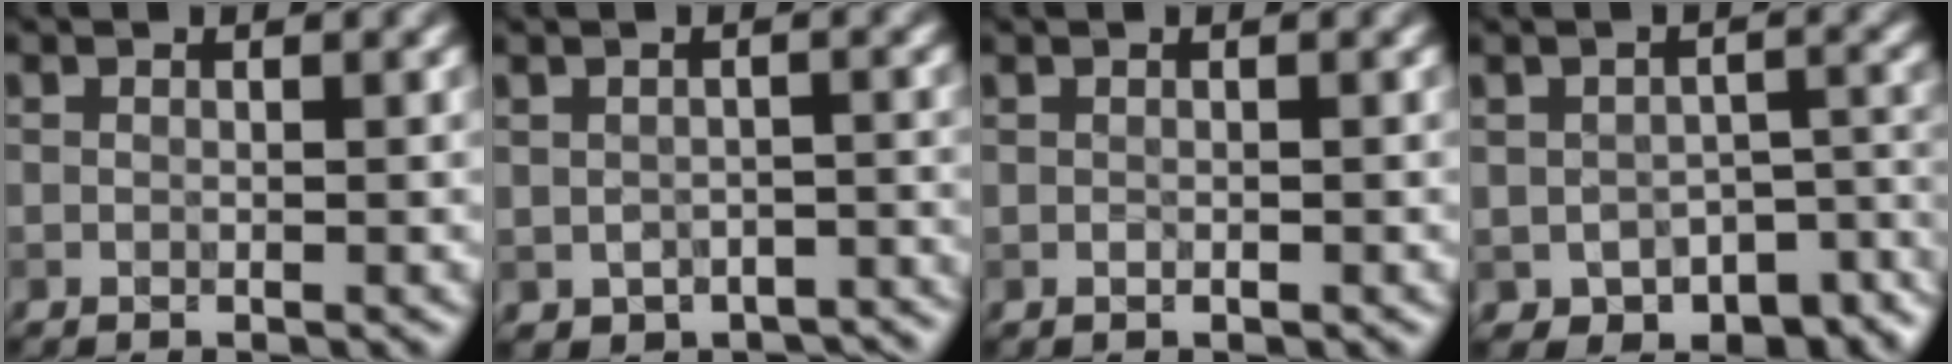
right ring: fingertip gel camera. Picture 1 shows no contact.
{"total": 2.8, "force": [-2.1, 1.7, 0.8], "torque": [-0.005, -0.015, -0.025]}
{"total": 0.0}
{"total": 6.4, "force": [-4.5, 3.6, 2.7], "torque": [-0.031, -0.025, -0.051]}